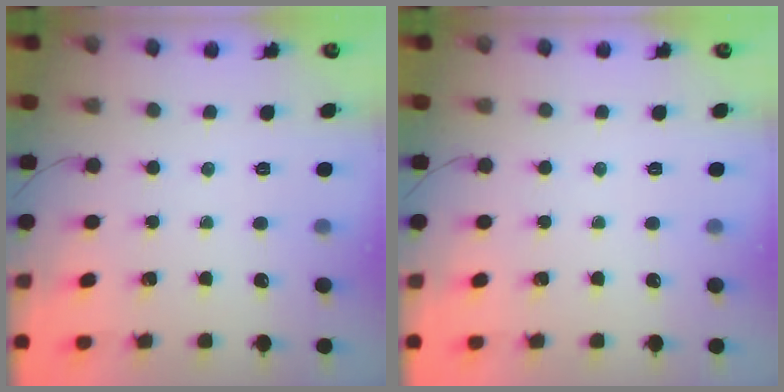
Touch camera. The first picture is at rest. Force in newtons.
{"total": 0.0}